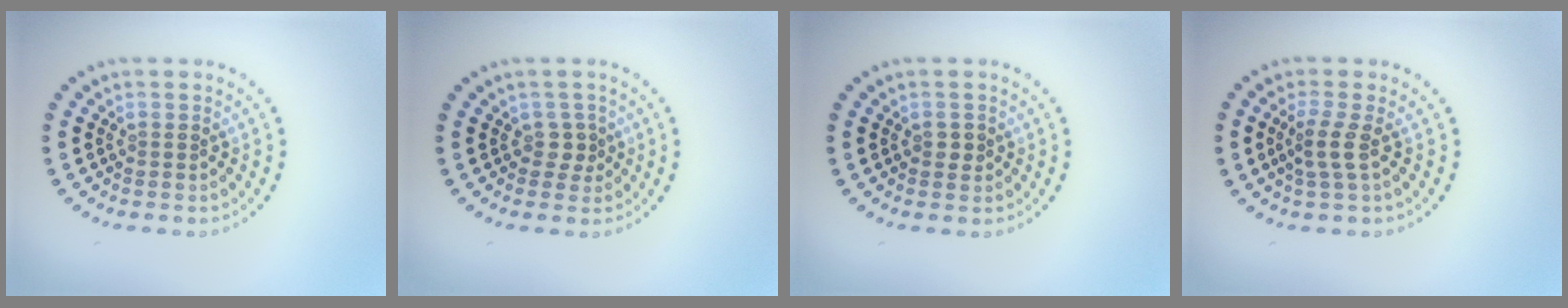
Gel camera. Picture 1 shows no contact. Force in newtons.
{"total": 1.2, "press": 1.0, "slide": 0.7}
{"total": 1.0, "press": 1.0, "slide": 0.2}
{"total": 2.0, "press": 1.6, "slide": 1.2}